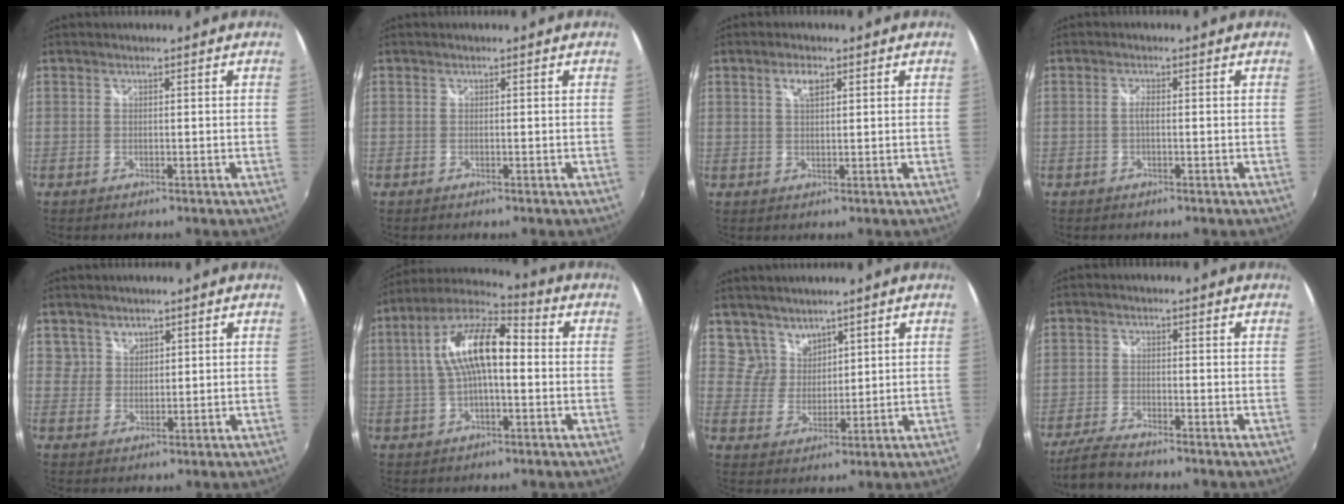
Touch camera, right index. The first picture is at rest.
{"total": 0.0}
{"total": 3.0, "force": [1.5, 1.2, 2.3], "torque": [-0.041, 0.004, 0.024]}
{"total": 1.3, "force": [-0.2, 0.4, 1.2], "torque": [-0.024, 0.002, -0.006]}
{"total": 3.2, "force": [2.3, 2.2, -0.1], "torque": [0.013, 0.011, 0.043]}
{"total": 14.3, "force": [0.9, 5.8, 13.1], "torque": [-0.245, 0.024, 0.007]}
{"total": 5.5, "force": [4.5, 3.2, 0.0], "torque": [0.010, 0.011, 0.093]}
{"total": 5.7, "force": [-5.1, 0.7, 2.5], "torque": [-0.076, -0.016, -0.099]}